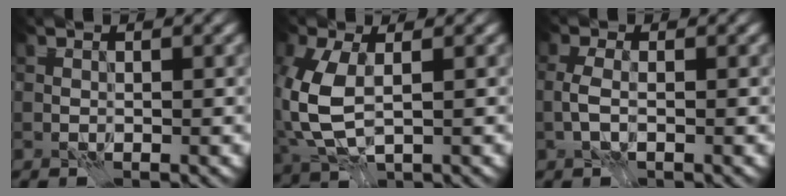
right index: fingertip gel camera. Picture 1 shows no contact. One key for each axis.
{"total": 6.6, "fx": -0.5, "fy": 3.8, "fz": 5.3, "tx": -0.138, "ty": -0.002, "tz": -0.011}
{"total": 2.4, "fx": -0.8, "fy": 1.4, "fz": 1.9, "tx": -0.044, "ty": 0.001, "tz": -0.019}